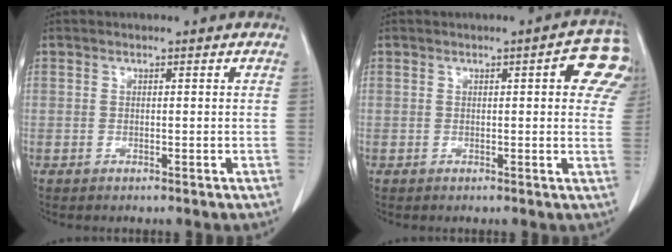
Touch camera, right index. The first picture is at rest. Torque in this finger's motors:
{"motor_torque": [0.94, 0.15, 0.34, 0.06]}